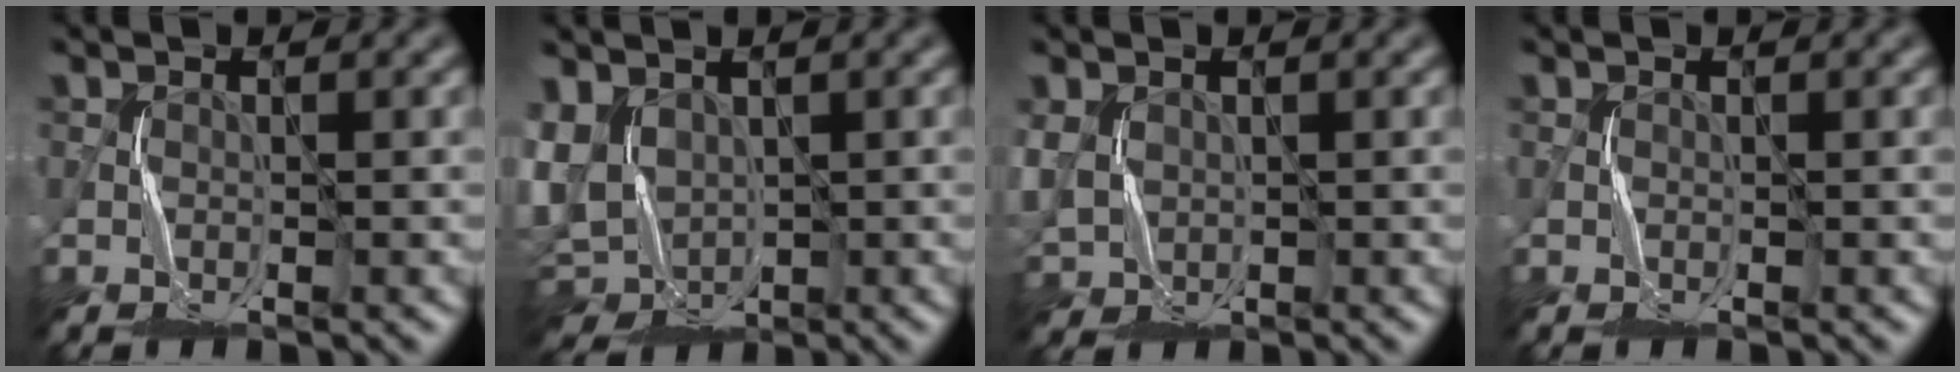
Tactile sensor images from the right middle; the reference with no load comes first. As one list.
[{"total": 6.1, "force": [-0.2, 4.7, 3.9], "torque": [-0.093, -0.009, -0.003]}, {"total": 3.5, "force": [0.3, 3.0, 1.8], "torque": [-0.059, -0.003, 0.010]}, {"total": 0.0}]